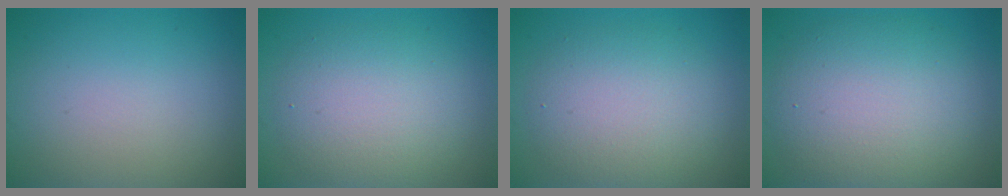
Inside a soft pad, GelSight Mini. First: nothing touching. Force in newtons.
{"total": 5.5, "press": 5.4, "slide": 0.4}
{"total": 5.7, "press": 5.7, "slide": 0.3}
{"total": 8.7, "press": 8.7, "slide": 0.5}